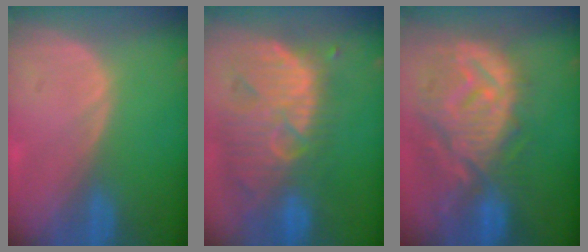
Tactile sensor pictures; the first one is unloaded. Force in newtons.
{"total": 12.4, "press": 11.0, "slide": 5.7}
{"total": 12.6, "press": 11.2, "slide": 5.8}